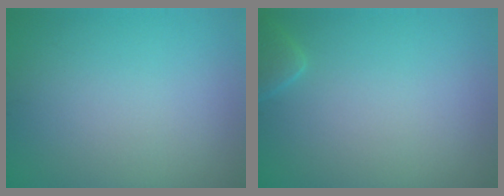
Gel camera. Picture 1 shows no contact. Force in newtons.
{"total": 1.3, "press": 1.3, "slide": 0.1}